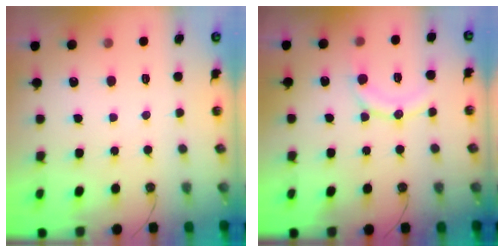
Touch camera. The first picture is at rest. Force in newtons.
{"total": 11.4, "press": 11.3, "slide": 1.0}